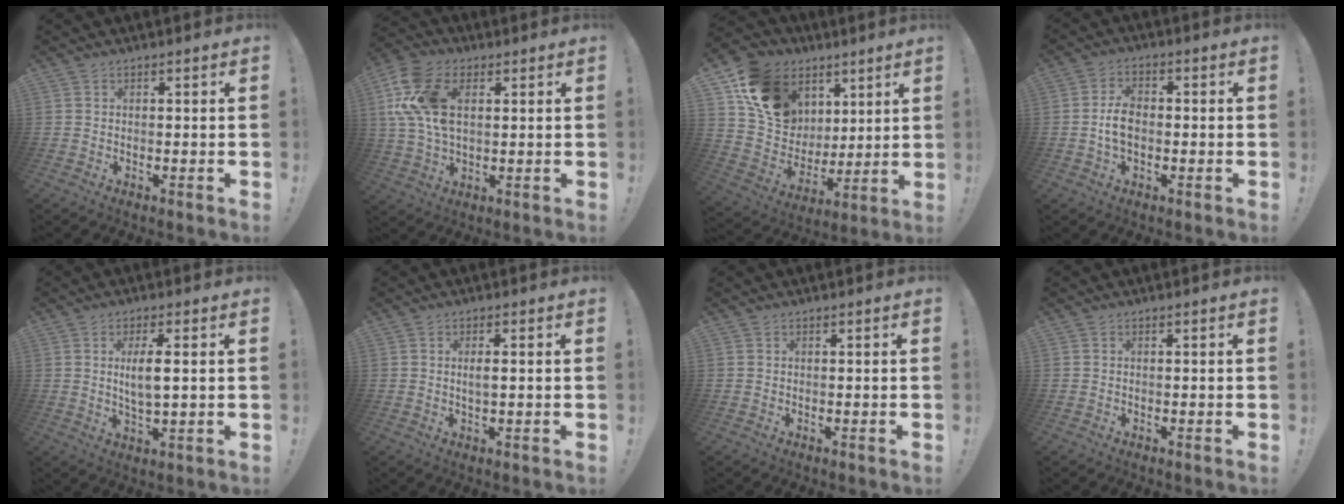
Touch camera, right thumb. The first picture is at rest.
{"total": 16.0, "force": [3.9, 10.2, 11.7], "torque": [-0.243, -0.002, 0.076]}
{"total": 17.2, "force": [8.5, 13.3, 6.9], "torque": [-0.116, -0.038, 0.180]}
{"total": 6.1, "force": [-0.8, 3.9, 4.6], "torque": [-0.081, 0.010, -0.015]}
{"total": 6.3, "force": [1.2, 1.7, 6.0], "torque": [-0.103, -0.010, 0.014]}
{"total": 2.4, "force": [0.1, 0.4, 2.4], "torque": [-0.043, -0.002, 0.000]}
{"total": 0.0}
{"total": 0.0}